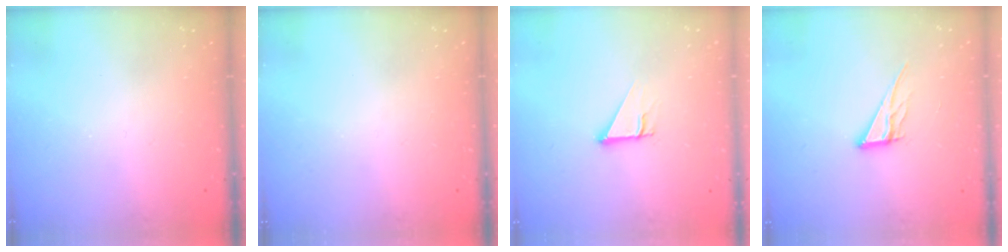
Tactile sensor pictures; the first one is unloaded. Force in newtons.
{"total": 0.0}
{"total": 2.5, "press": 2.5, "slide": 0.2}
{"total": 8.2, "press": 8.1, "slide": 0.7}